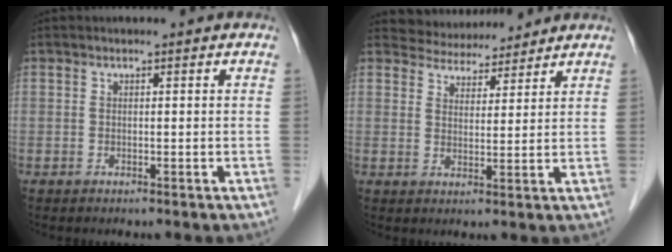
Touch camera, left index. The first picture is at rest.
{"total": 6.5, "force": [6.3, 1.7, 0.2], "torque": [-0.006, 0.015, 0.095]}